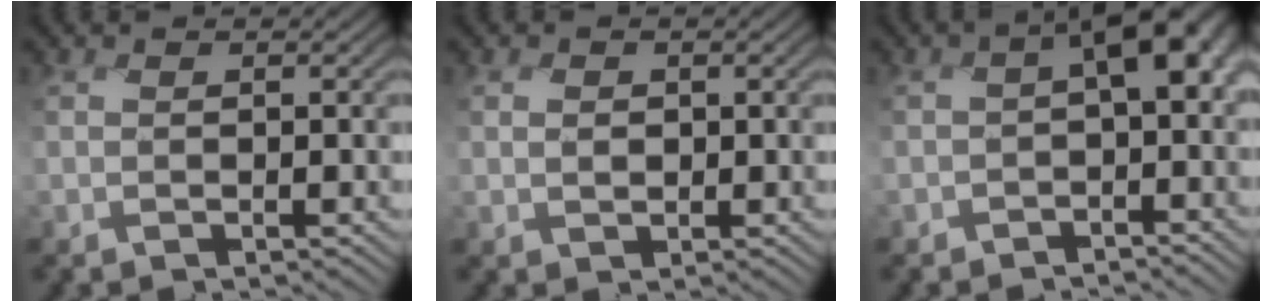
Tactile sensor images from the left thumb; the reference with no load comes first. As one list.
[{"total": 1.4, "force": [-0.1, 1.2, 0.7], "torque": [-0.014, -0.003, -0.005]}, {"total": 6.5, "force": [-0.7, 3.8, 5.3], "torque": [-0.087, -0.005, -0.019]}]